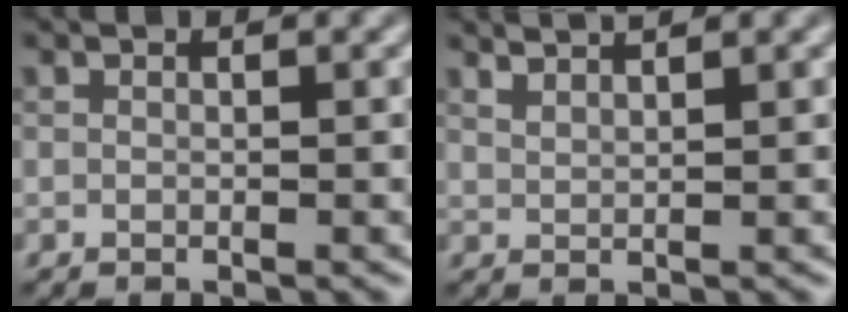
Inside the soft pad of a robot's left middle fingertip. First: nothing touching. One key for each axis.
{"total": 2.2, "fx": 2.0, "fy": 0.5, "fz": 0.8, "tx": 0.000, "ty": 0.003, "tz": 0.021}